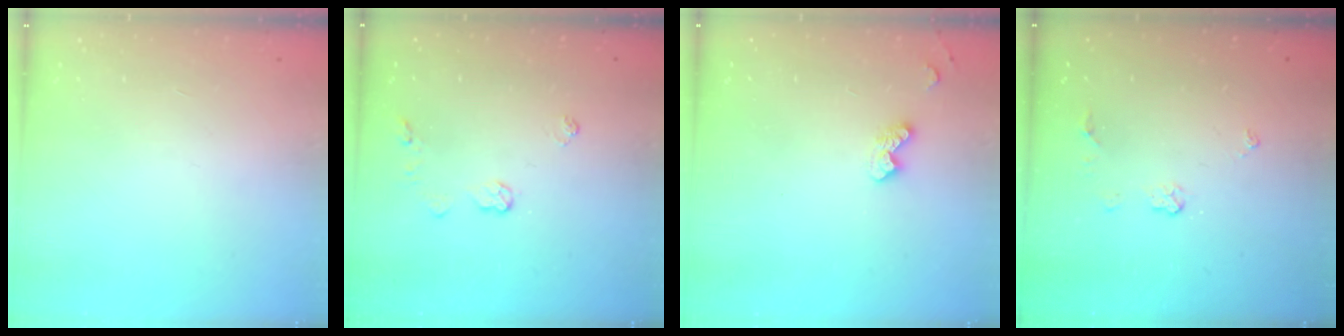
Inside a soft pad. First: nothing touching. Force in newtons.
{"total": 3.9, "press": 3.9, "slide": 0.5}
{"total": 5.9, "press": 5.8, "slide": 0.9}
{"total": 3.8, "press": 3.8, "slide": 0.5}